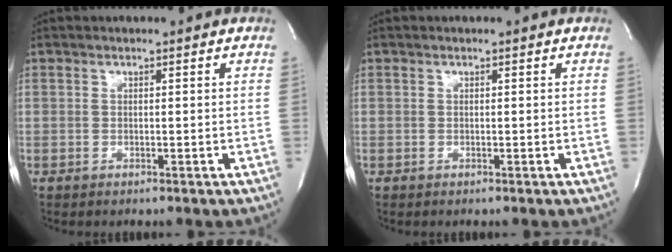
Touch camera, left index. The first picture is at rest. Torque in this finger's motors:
{"motor_torque": [-0.02, 0.02, 0.00, 0.00]}